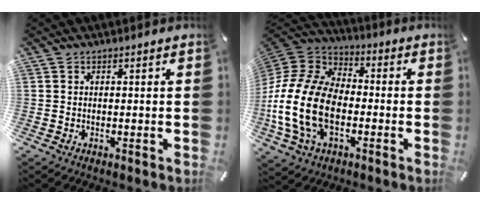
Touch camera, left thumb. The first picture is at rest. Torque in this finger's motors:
{"motor_torque": [0.90, 2.32, 2.13, 0.64, 0.84]}